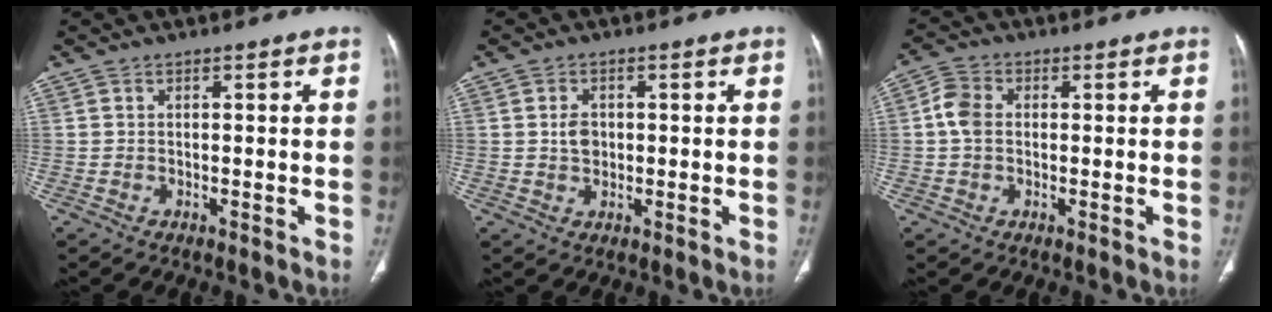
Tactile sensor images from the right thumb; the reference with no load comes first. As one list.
[{"total": 3.1, "force": [0.3, 2.3, 2.0], "torque": [-0.028, 0.001, 0.005]}, {"total": 4.8, "force": [0.1, 3.6, 3.1], "torque": [-0.064, 0.013, -0.005]}]